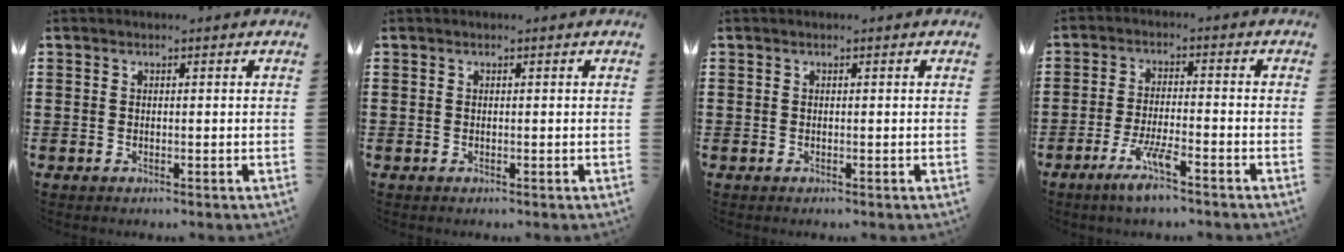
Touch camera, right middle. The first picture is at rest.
{"total": 0.0}
{"total": 0.0}
{"total": 5.5, "force": [-3.8, 0.4, 4.0], "torque": [-0.086, -0.011, -0.070]}